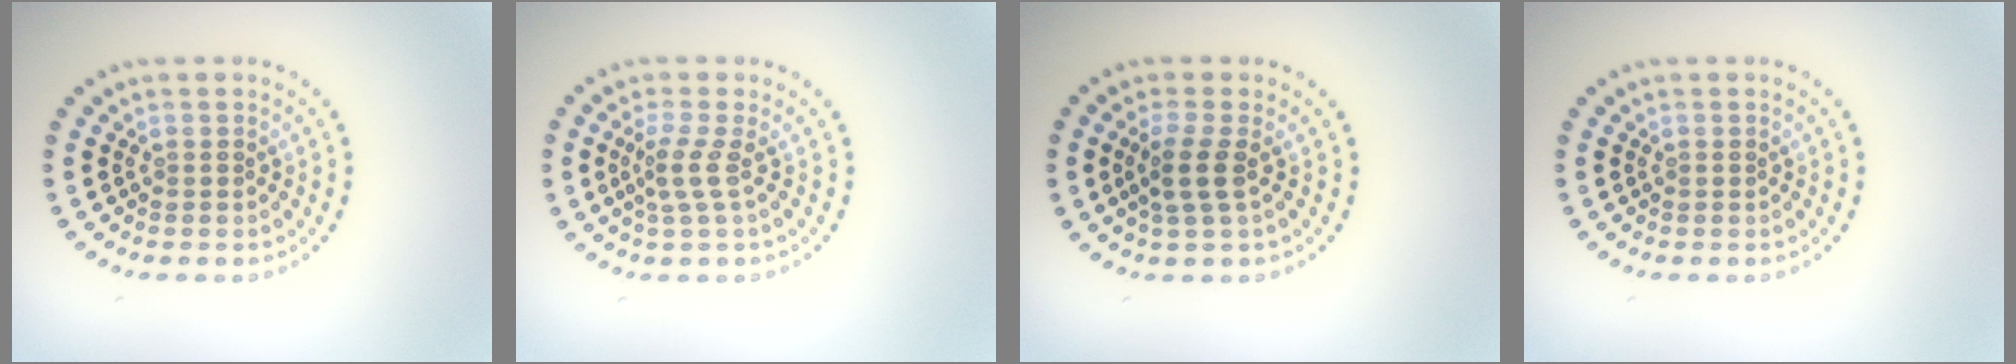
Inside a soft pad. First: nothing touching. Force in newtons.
{"total": 2.0, "press": 1.3, "slide": 1.6}
{"total": 2.2, "press": 1.9, "slide": 1.2}
{"total": 0.0}